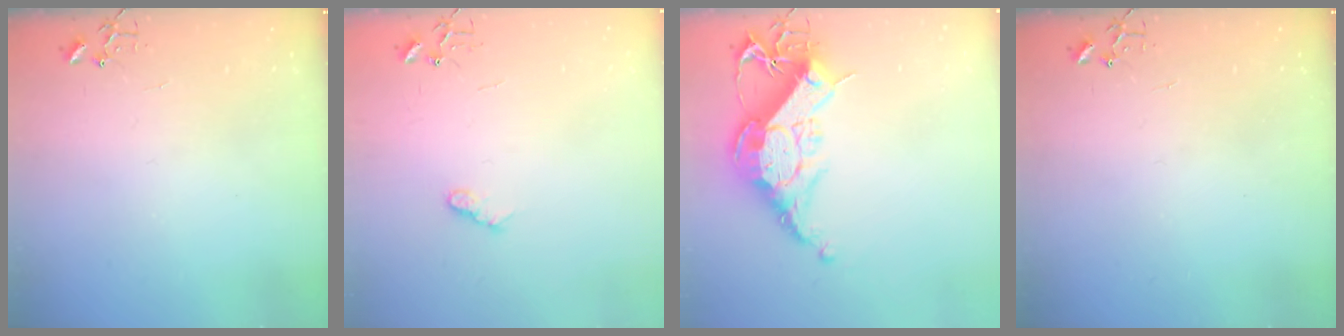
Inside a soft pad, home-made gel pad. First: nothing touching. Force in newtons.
{"total": 7.2, "press": 7.1, "slide": 0.7}
{"total": 18.5, "press": 18.4, "slide": 1.5}
{"total": 0.0}